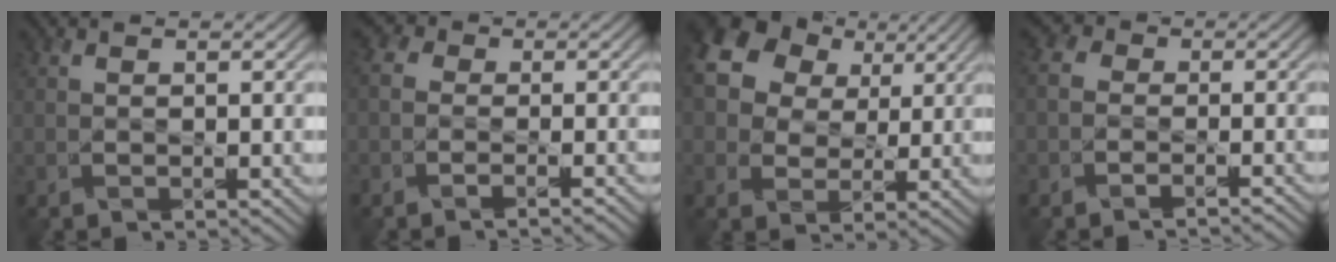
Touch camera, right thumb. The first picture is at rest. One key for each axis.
{"total": 3.2, "fx": -1.6, "fy": 2.3, "fz": 1.7, "tx": -0.028, "ty": 0.002, "tz": -0.038}
{"total": 14.8, "fx": 6.8, "fy": 11.0, "fz": 7.2, "tx": -0.213, "ty": 0.049, "tz": 0.128}
{"total": 3.2, "fx": -1.9, "fy": 2.3, "fz": 1.3, "tx": -0.020, "ty": 0.000, "tz": -0.046}